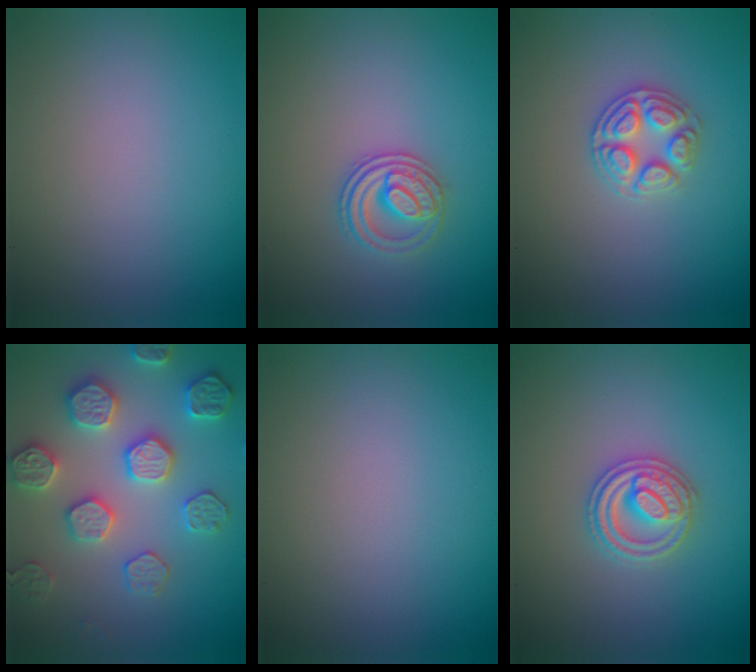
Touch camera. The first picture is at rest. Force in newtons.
{"total": 2.8, "press": 2.6, "slide": 1.1}
{"total": 2.9, "press": 2.8, "slide": 0.3}
{"total": 4.9, "press": 4.9, "slide": 0.5}
{"total": 0.0}
{"total": 3.3, "press": 3.2, "slide": 0.6}